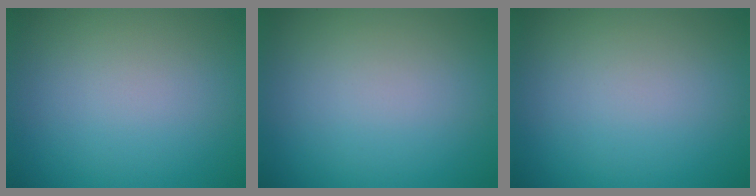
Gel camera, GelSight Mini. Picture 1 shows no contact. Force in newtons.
{"total": 0.0}
{"total": 0.0}